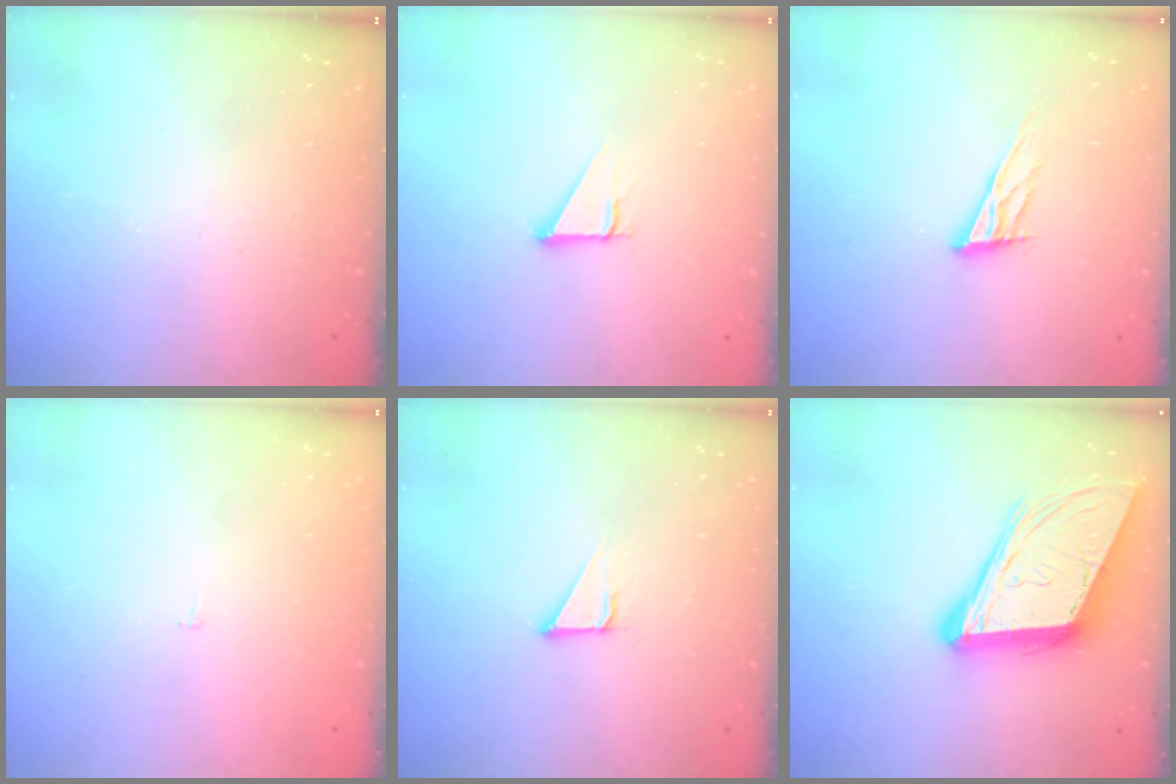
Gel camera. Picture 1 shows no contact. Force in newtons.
{"total": 3.0, "press": 3.0, "slide": 0.1}
{"total": 11.0, "press": 10.7, "slide": 2.6}
{"total": 2.3, "press": 2.3, "slide": 0.2}
{"total": 2.1, "press": 2.1, "slide": 0.1}
{"total": 15.8, "press": 15.2, "slide": 4.2}